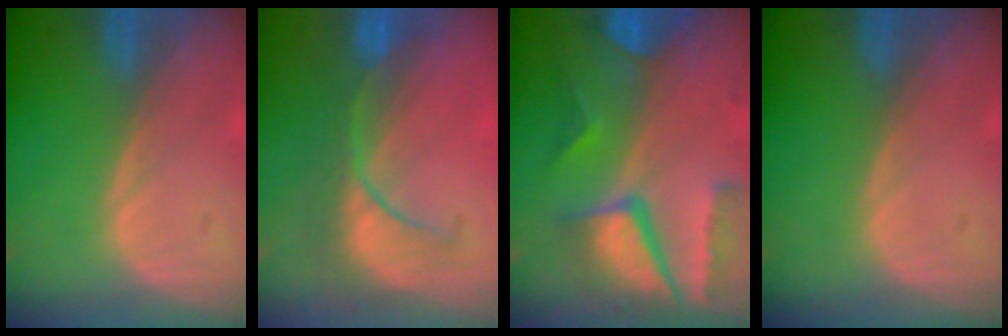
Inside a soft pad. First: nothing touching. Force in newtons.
{"total": 7.8, "press": 7.7, "slide": 1.6}
{"total": 10.5, "press": 8.7, "slide": 6.0}
{"total": 0.0}